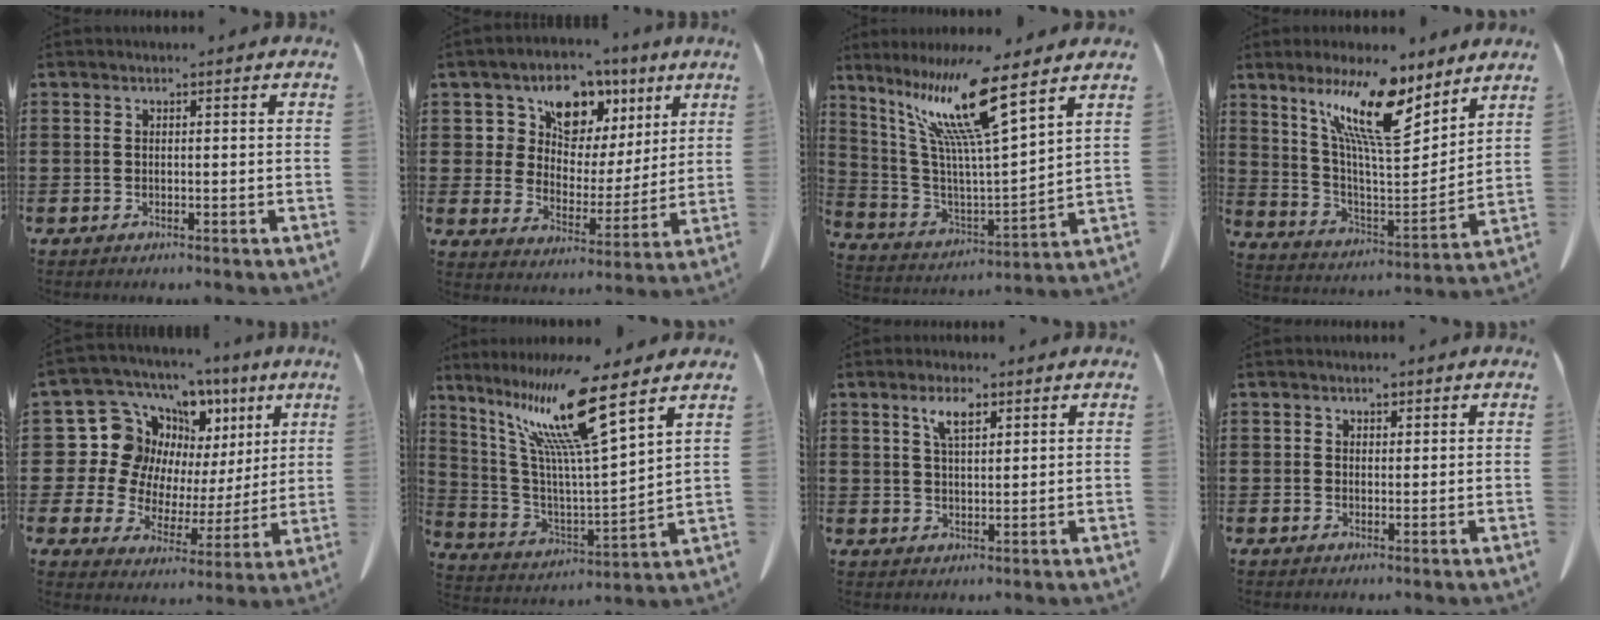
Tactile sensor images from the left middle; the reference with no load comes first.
{"total": 9.1, "force": [6.1, 6.1, 3.0], "torque": [-0.093, -0.027, 0.108]}
{"total": 12.9, "force": [9.0, 0.0, 9.3], "torque": [-0.207, -0.047, 0.144]}
{"total": 13.6, "force": [9.6, 2.9, 9.1], "torque": [-0.188, -0.043, 0.165]}
{"total": 11.7, "force": [4.3, 10.1, 4.2], "torque": [-0.146, -0.033, 0.082]}
{"total": 14.3, "force": [9.9, 0.3, 10.3], "torque": [-0.226, -0.047, 0.159]}
{"total": 4.6, "force": [2.7, 1.5, 3.4], "torque": [-0.067, 0.002, 0.047]}
{"total": 1.5, "force": [1.1, 0.9, 0.4], "torque": [-0.002, -0.001, 0.020]}